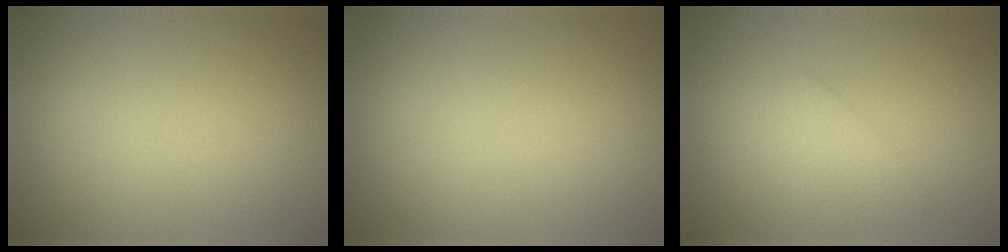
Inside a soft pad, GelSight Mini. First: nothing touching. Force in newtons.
{"total": 0.0}
{"total": 2.2, "press": 2.2, "slide": 0.1}